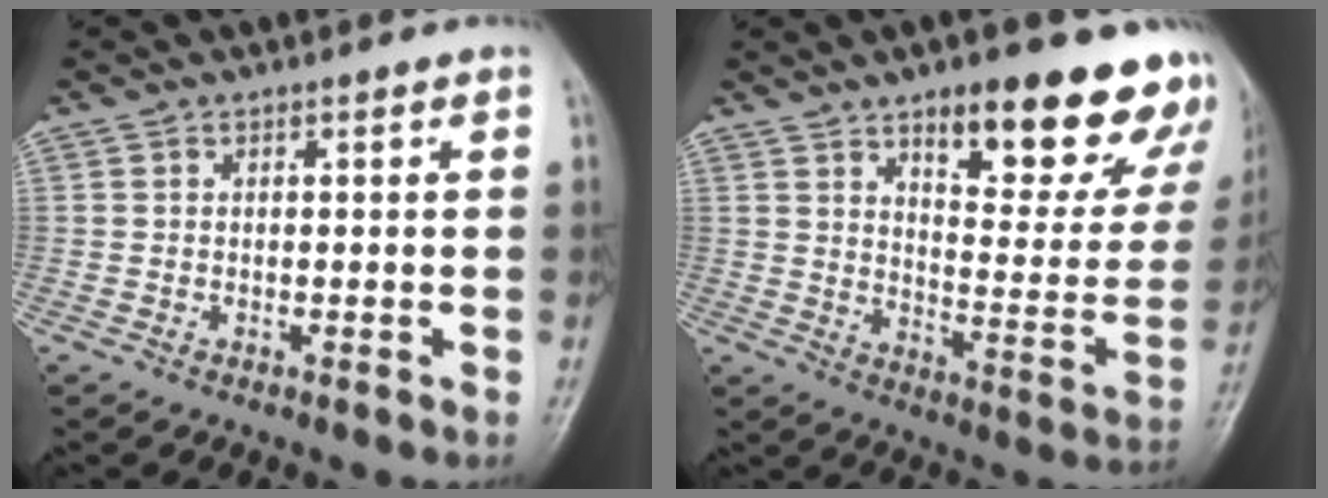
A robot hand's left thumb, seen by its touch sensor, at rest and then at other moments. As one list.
[{"total": 22.6, "force": [15.1, 7.8, 14.9], "torque": [-0.137, -0.078, 0.202]}]